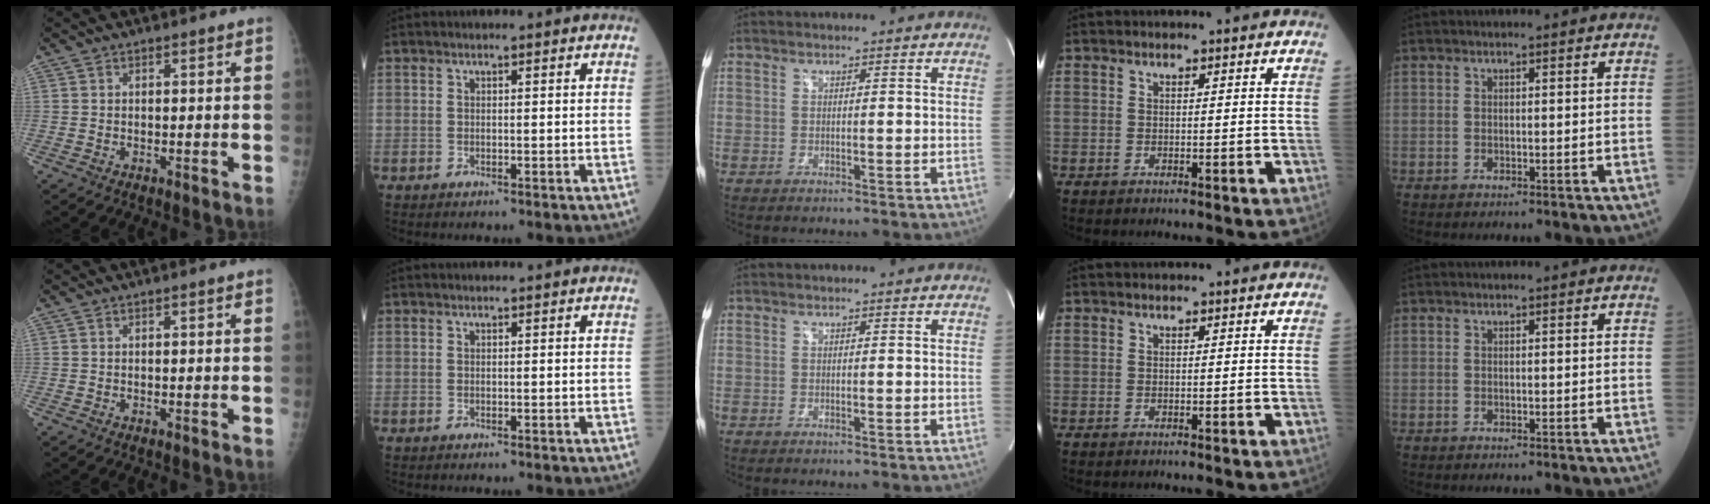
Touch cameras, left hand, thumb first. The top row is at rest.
{}